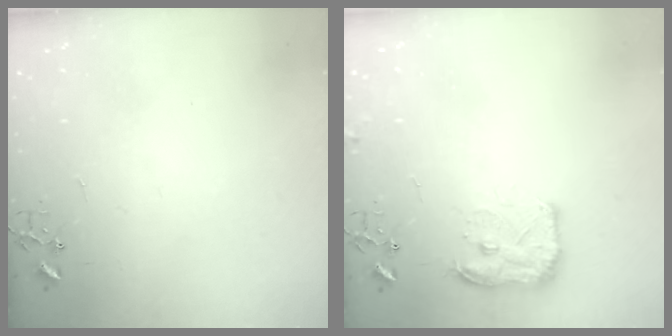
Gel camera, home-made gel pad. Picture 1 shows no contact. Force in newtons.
{"total": 11.8, "press": 11.8, "slide": 0.6}